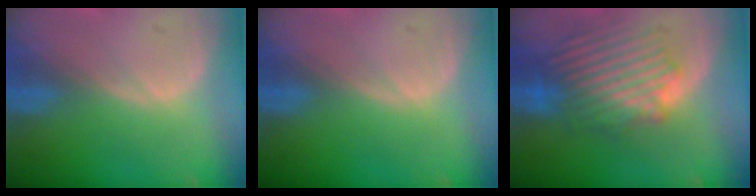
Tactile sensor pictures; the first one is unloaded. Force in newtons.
{"total": 0.0}
{"total": 8.8, "press": 8.4, "slide": 2.6}